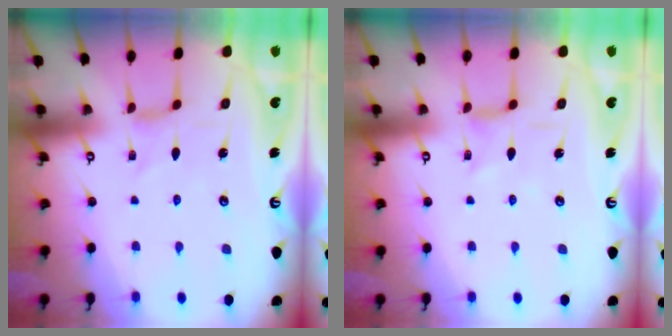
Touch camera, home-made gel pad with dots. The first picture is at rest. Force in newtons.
{"total": 2.7, "press": 2.6, "slide": 0.6}